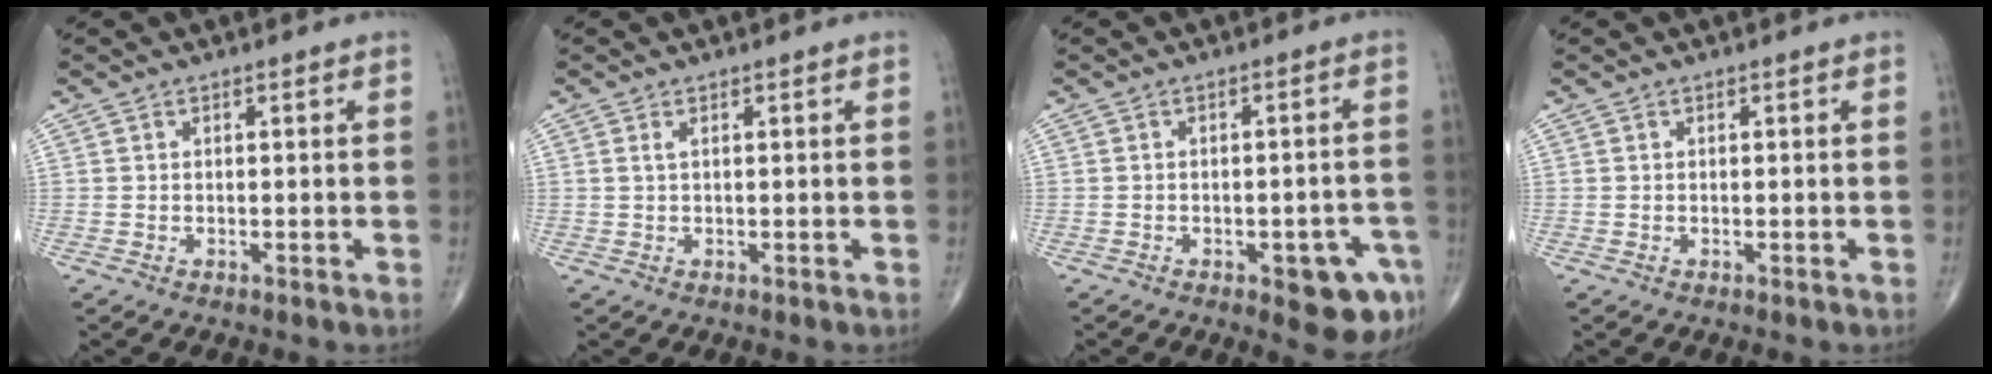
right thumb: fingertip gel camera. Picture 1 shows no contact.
{"total": 0.9, "force": [0.3, 0.3, 0.7], "torque": [-0.022, 0.007, 0.007]}
{"total": 8.5, "force": [-3.9, 3.2, 6.8], "torque": [-0.062, 0.018, -0.040]}
{"total": 0.0}